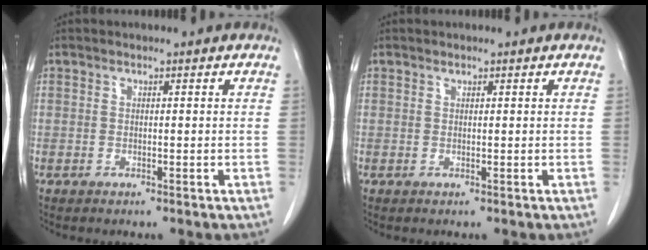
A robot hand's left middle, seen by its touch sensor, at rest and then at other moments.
{"total": 0.0}